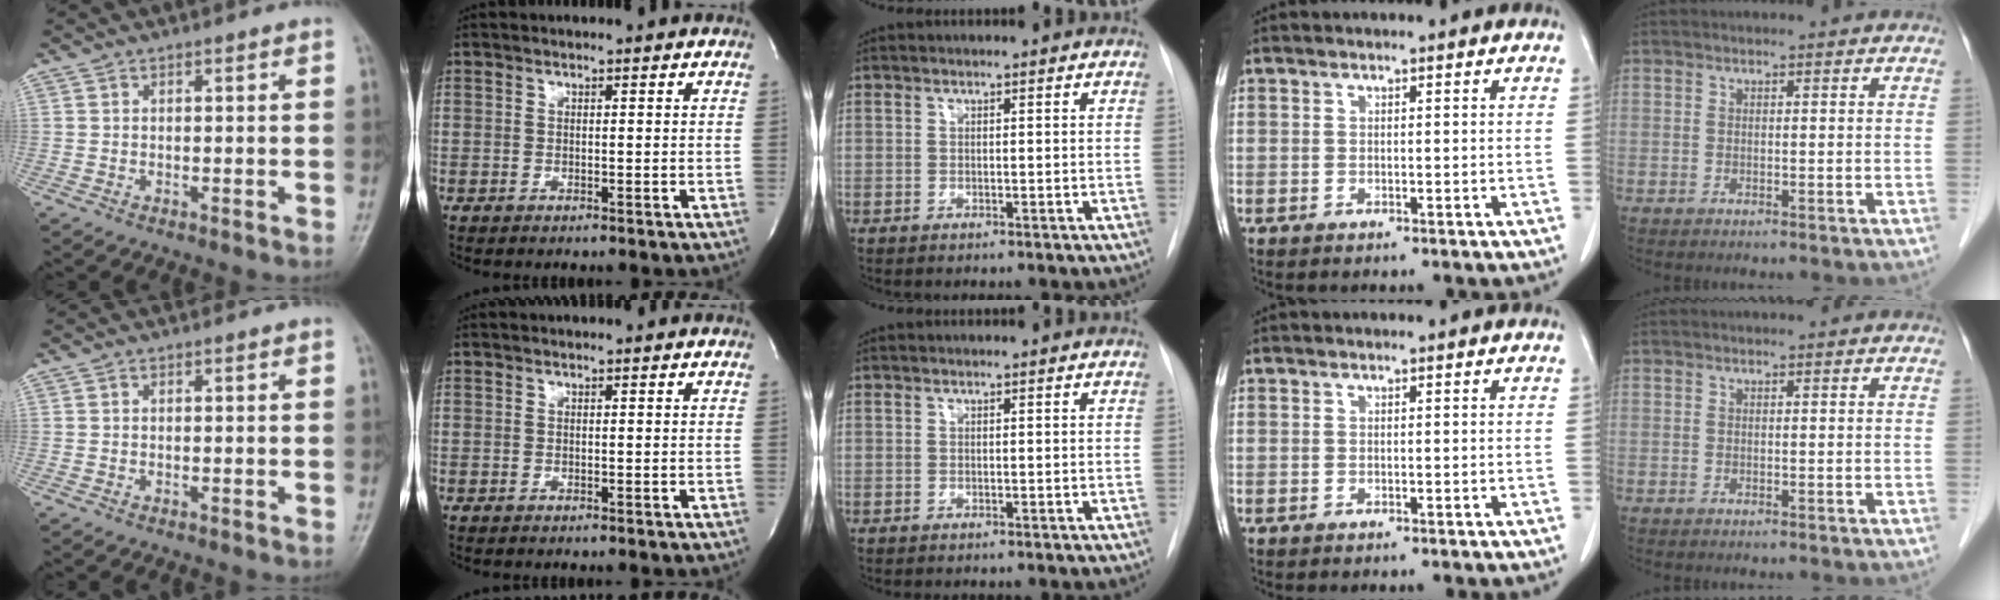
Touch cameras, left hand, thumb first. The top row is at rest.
{}